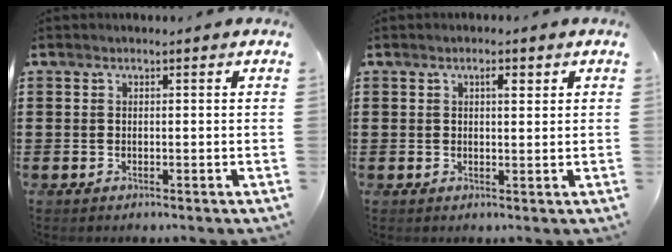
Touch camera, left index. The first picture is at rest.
{"total": 2.3, "force": [1.0, 0.8, 1.9], "torque": [-0.031, 0.003, 0.013]}